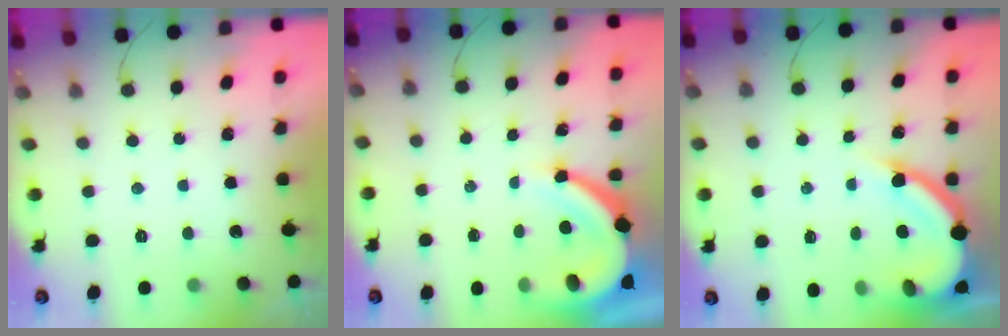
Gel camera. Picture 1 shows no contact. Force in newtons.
{"total": 10.4, "press": 10.4, "slide": 1.3}
{"total": 12.7, "press": 12.7, "slide": 1.1}